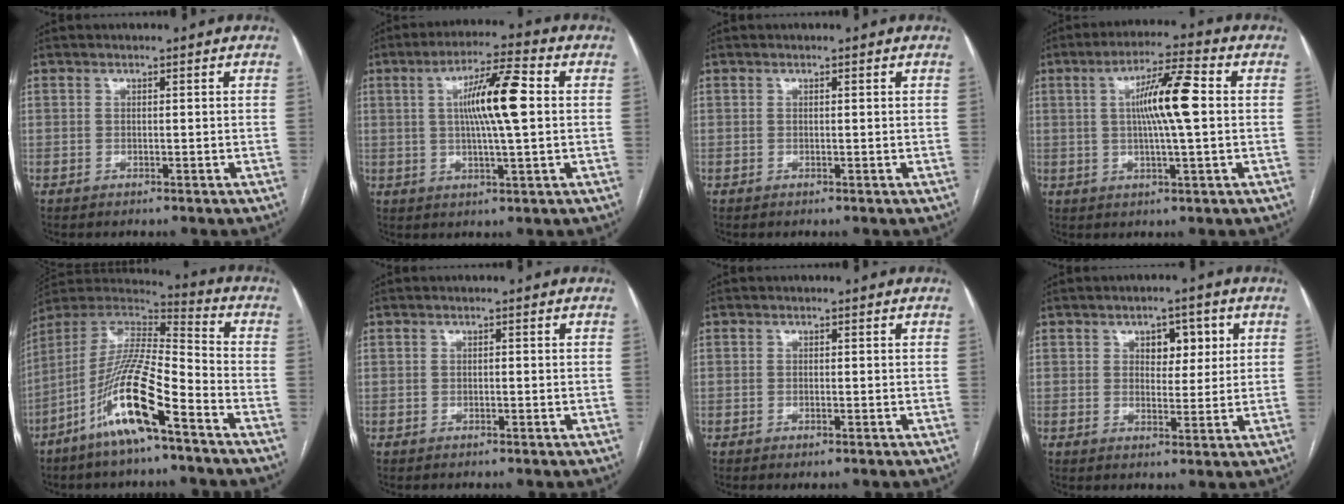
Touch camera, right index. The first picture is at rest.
{"total": 10.4, "force": [1.5, 0.7, 10.3], "torque": [-0.179, 0.011, 0.023]}
{"total": 0.0}
{"total": 9.5, "force": [1.1, 0.5, 9.5], "torque": [-0.166, 0.010, 0.016]}
{"total": 16.1, "force": [-8.5, 2.0, 13.5], "torque": [-0.270, -0.013, -0.160]}
{"total": 0.0}
{"total": 0.5, "force": [-0.3, 0.0, 0.4], "torque": [-0.004, -0.002, -0.003]}
{"total": 5.0, "force": [1.9, 2.9, 3.7], "torque": [-0.040, 0.009, 0.028]}